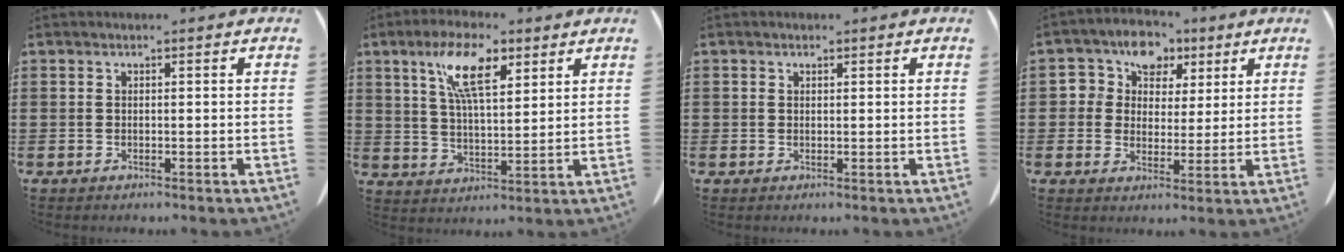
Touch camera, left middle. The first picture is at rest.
{"total": 10.2, "force": [5.9, 3.5, 7.6], "torque": [-0.153, -0.003, 0.104]}
{"total": 0.7, "force": [0.5, 0.5, 0.1], "torque": [-0.004, 0.000, 0.012]}
{"total": 6.5, "force": [3.3, 5.4, 1.6], "torque": [-0.067, 0.005, 0.056]}